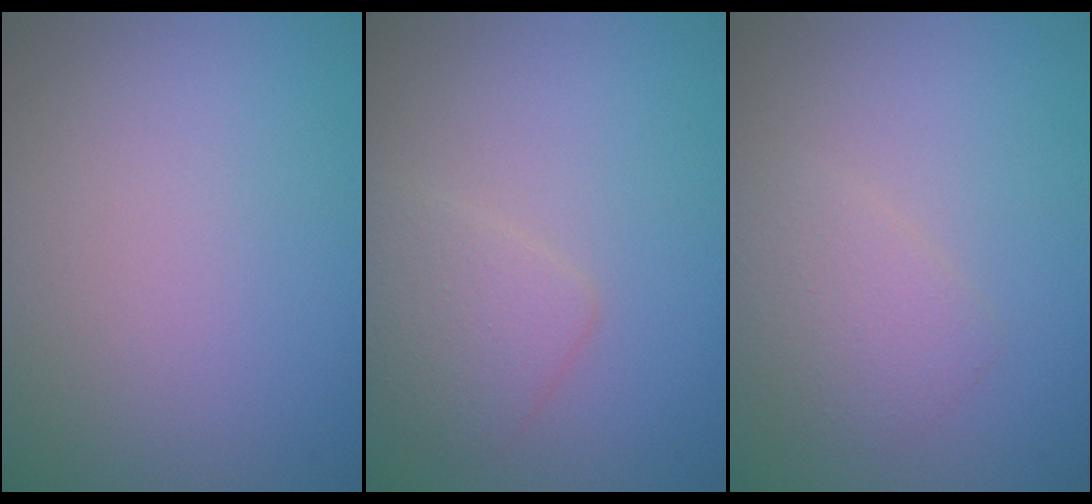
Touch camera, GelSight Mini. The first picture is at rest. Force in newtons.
{"total": 2.4, "press": 2.4, "slide": 0.0}
{"total": 2.1, "press": 2.1, "slide": 0.1}